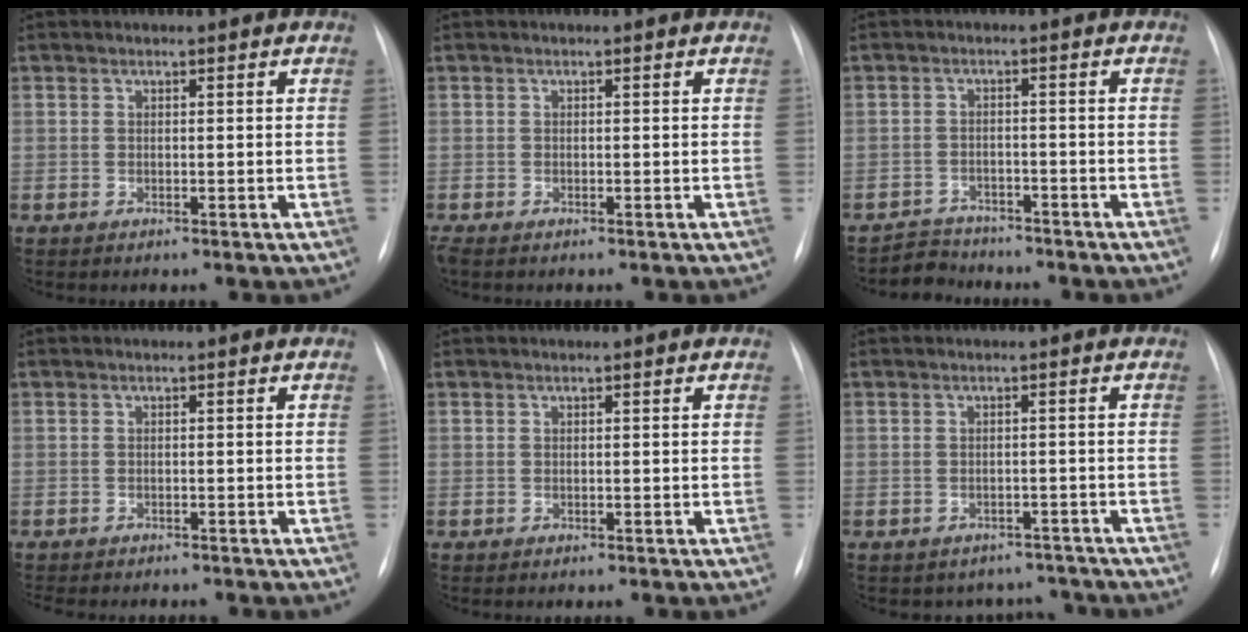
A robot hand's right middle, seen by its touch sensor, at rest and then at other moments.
{"total": 0.8, "force": [-0.7, 0.2, 0.4], "torque": [-0.009, -0.003, -0.012]}
{"total": 3.9, "force": [-3.5, 1.2, -1.2], "torque": [0.019, -0.005, -0.061]}
{"total": 5.7, "force": [-5.0, 1.5, 2.3], "torque": [-0.029, -0.005, -0.066]}
{"total": 0.0}
{"total": 5.2, "force": [-4.5, 2.6, -0.7], "torque": [0.023, 0.026, -0.052]}